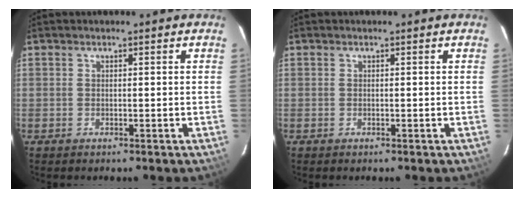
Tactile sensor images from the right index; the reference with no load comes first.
{"total": 0.0}